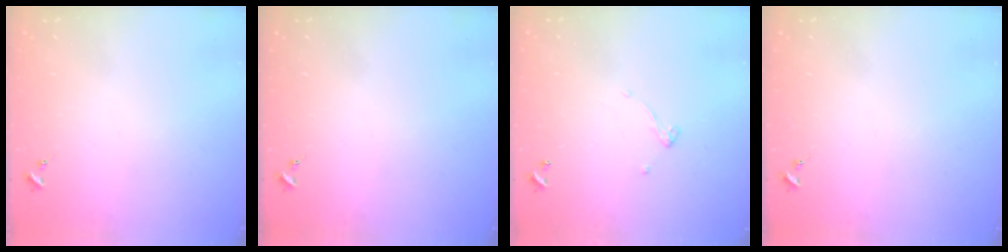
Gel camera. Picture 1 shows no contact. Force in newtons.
{"total": 0.0}
{"total": 4.9, "press": 4.9, "slide": 0.2}
{"total": 0.0}